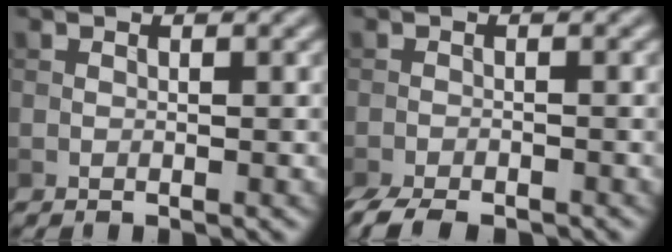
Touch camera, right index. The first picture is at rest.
{"total": 4.1, "force": [-3.4, 1.1, 2.1], "torque": [-0.035, -0.010, -0.065]}